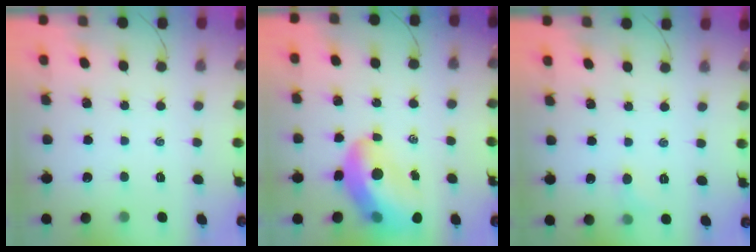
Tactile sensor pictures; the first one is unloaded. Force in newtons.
{"total": 13.9, "press": 13.4, "slide": 3.6}
{"total": 4.2, "press": 4.0, "slide": 1.3}